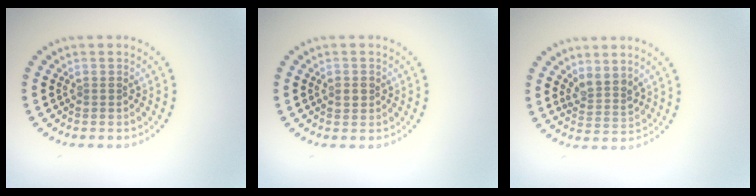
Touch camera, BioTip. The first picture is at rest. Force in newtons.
{"total": 1.2, "press": 1.2, "slide": 0.3}
{"total": 2.4, "press": 1.9, "slide": 1.5}